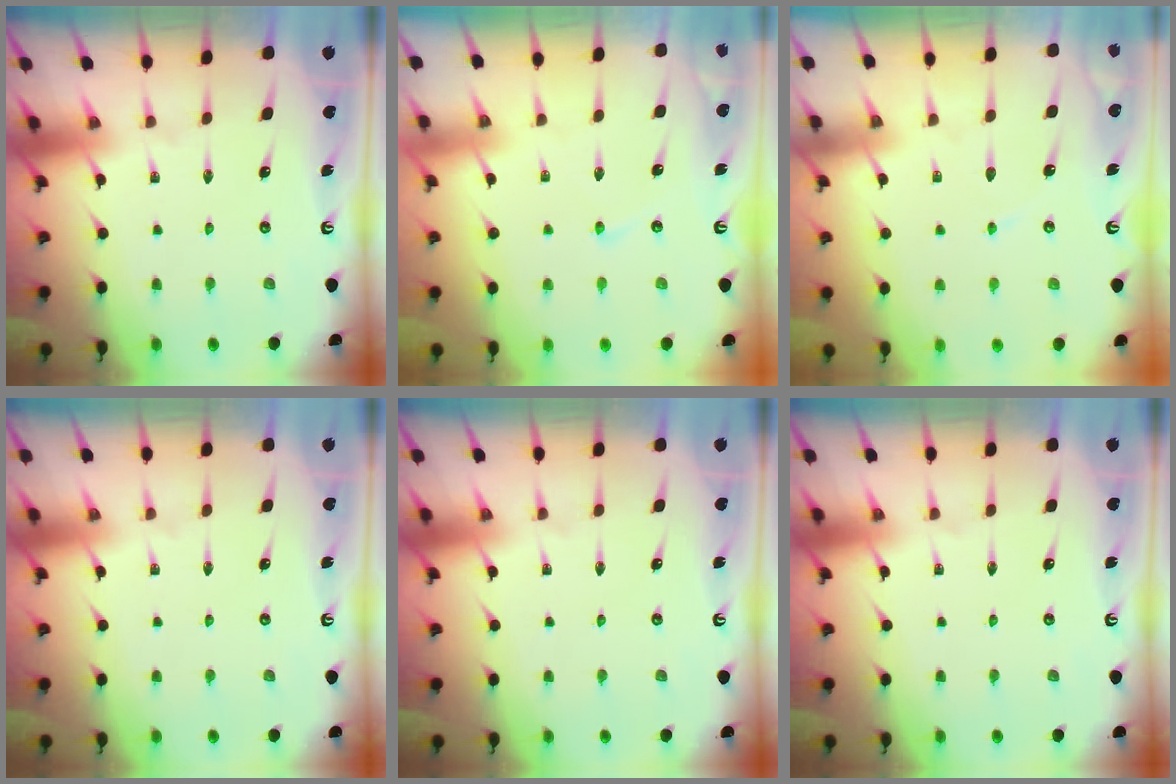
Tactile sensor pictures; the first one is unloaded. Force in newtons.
{"total": 2.9, "press": 2.9, "slide": 0.3}
{"total": 3.2, "press": 3.1, "slide": 0.4}
{"total": 0.0}
{"total": 0.0}
{"total": 0.0}